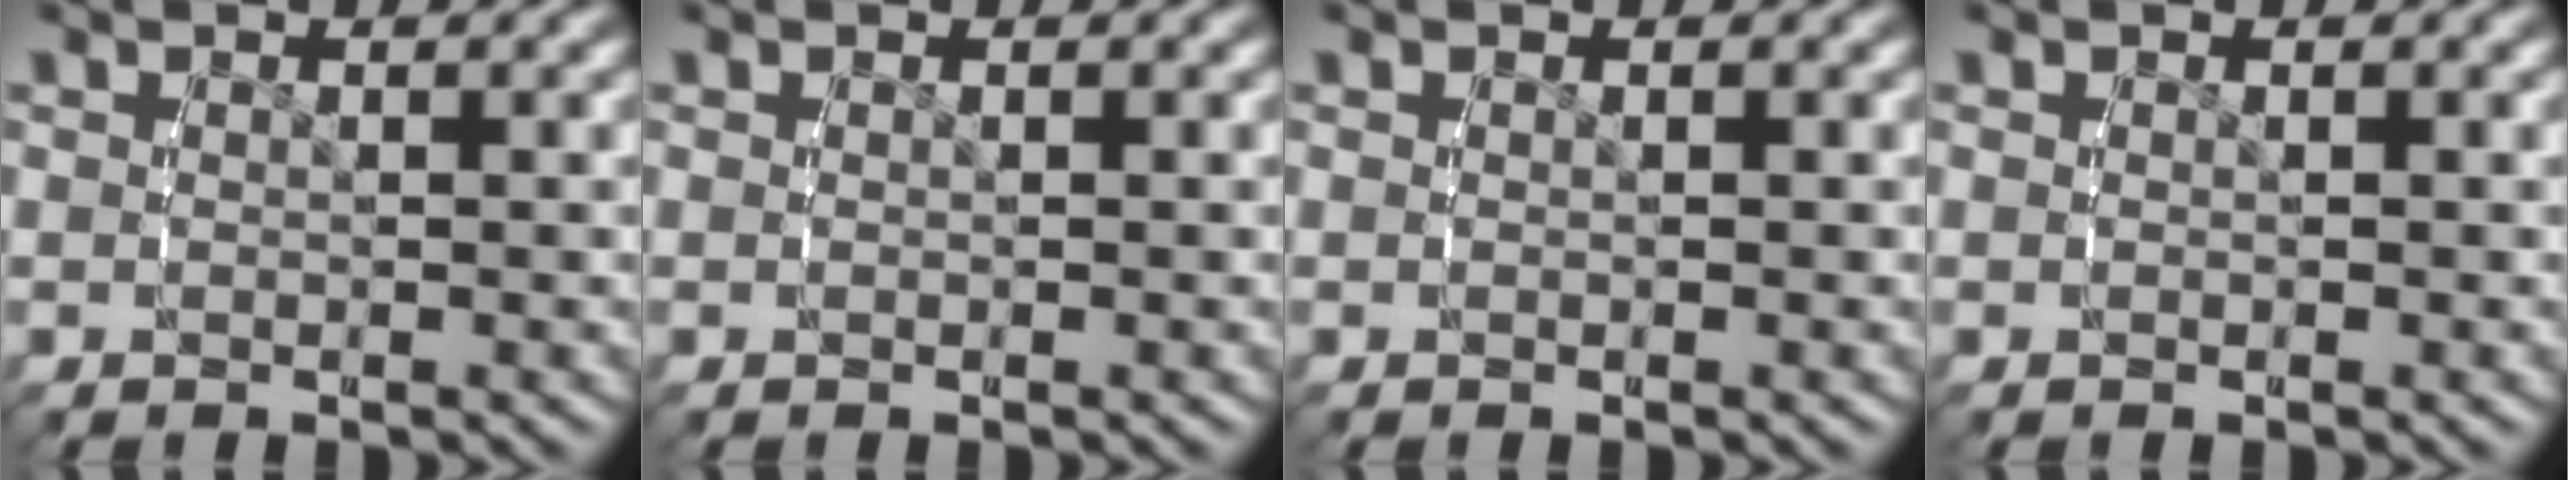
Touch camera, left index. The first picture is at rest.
{"total": 0.0}
{"total": 0.0}
{"total": 0.0}